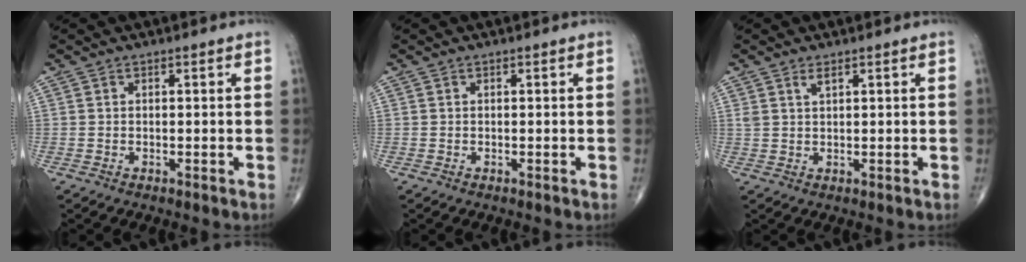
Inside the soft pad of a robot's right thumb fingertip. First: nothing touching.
{"total": 0.0}
{"total": 1.7, "force": [1.2, 0.6, 1.2], "torque": [-0.023, -0.002, 0.026]}